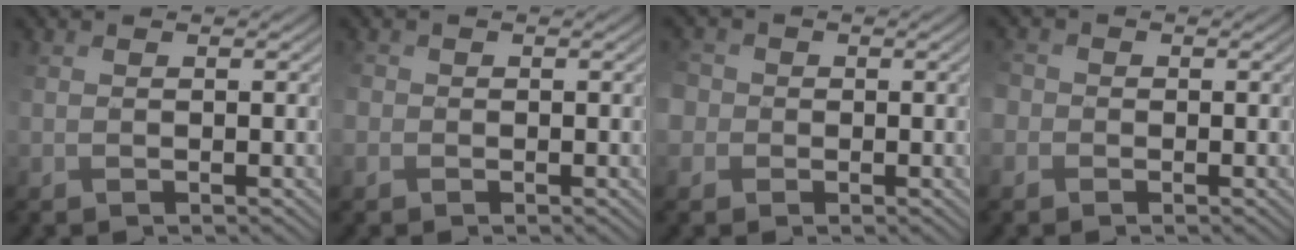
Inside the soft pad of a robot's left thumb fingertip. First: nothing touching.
{"total": 1.4, "force": [-0.4, 1.3, 0.0], "torque": [-0.006, 0.004, -0.009]}
{"total": 4.2, "force": [-1.0, 3.9, 1.2], "torque": [-0.048, 0.007, -0.031]}
{"total": 2.6, "force": [-1.2, 2.2, 0.7], "torque": [-0.021, 0.005, -0.025]}